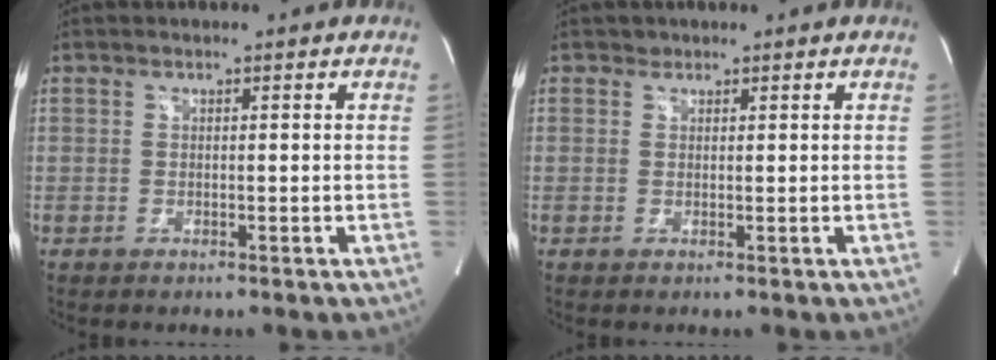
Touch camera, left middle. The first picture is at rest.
{"total": 0.7, "force": [0.6, 0.4, -0.1], "torque": [0.001, -0.003, 0.008]}